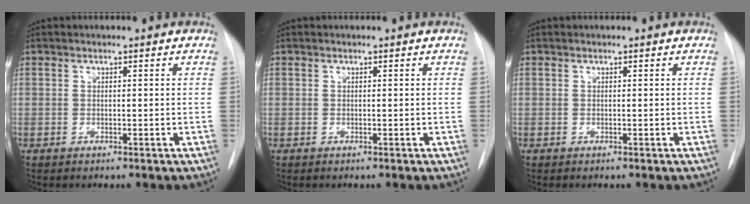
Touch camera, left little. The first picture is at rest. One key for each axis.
{"total": 0.0}
{"total": 0.0}